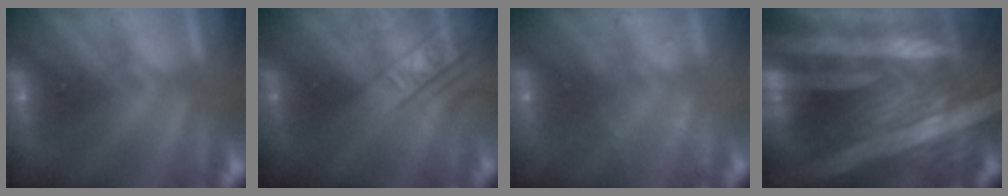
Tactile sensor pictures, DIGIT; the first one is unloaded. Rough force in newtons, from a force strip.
{"total": 2.4}
{"total": 2.2}
{"total": 7.1}